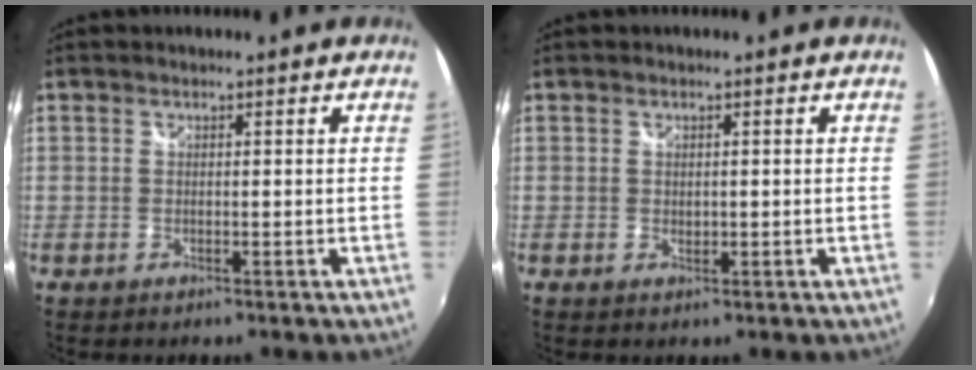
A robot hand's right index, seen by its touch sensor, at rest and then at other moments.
{"total": 0.9, "force": [0.1, 0.7, 0.5], "torque": [-0.008, -0.002, 0.001]}